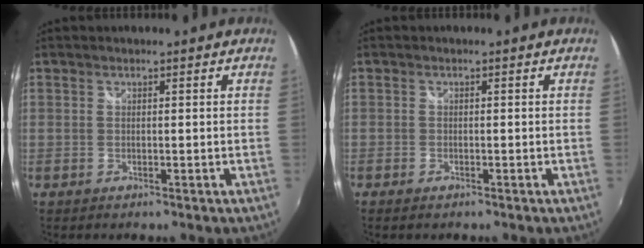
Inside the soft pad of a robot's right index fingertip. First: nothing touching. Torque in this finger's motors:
{"motor_torque": [0.06, -0.09, -0.04, -0.04]}